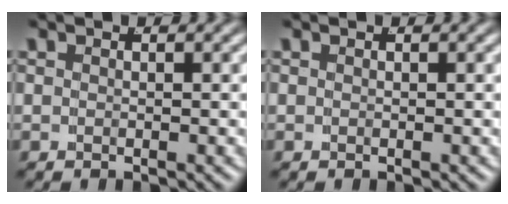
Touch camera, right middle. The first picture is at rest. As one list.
[{"total": 0.0}]